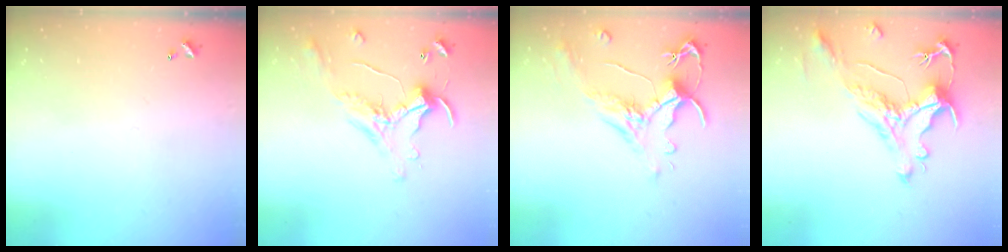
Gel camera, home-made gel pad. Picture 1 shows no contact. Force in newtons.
{"total": 0.7, "press": 0.5, "slide": 0.4}
{"total": 1.6, "press": 1.1, "slide": 1.2}
{"total": 1.2, "press": 0.2, "slide": 1.2}